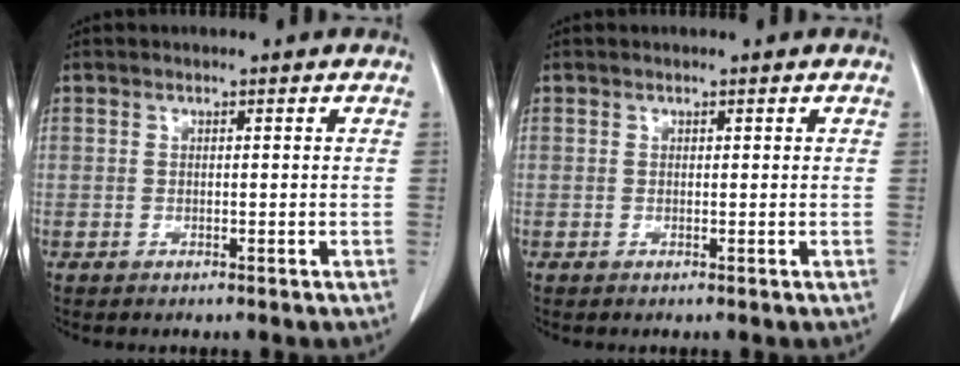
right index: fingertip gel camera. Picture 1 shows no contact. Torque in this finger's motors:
{"motor_torque": [-0.07, 0.03, 0.00, 0.01]}